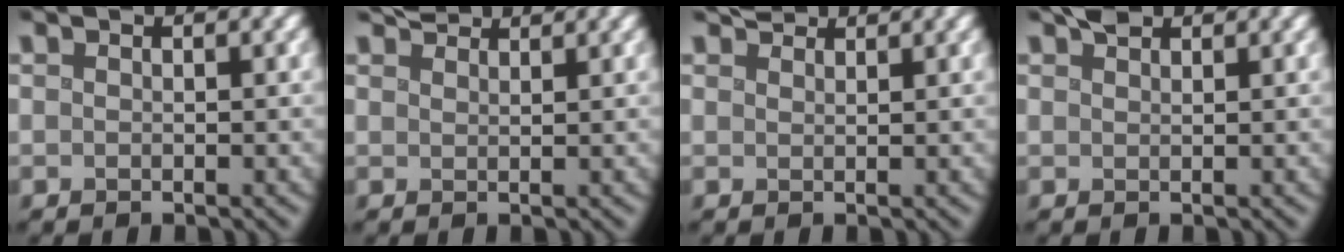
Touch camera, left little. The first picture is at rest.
{"total": 2.5, "force": [2.4, 0.3, 0.6], "torque": [-0.008, 0.007, 0.042]}
{"total": 2.2, "force": [2.1, 0.4, 0.5], "torque": [-0.007, 0.007, 0.034]}
{"total": 1.6, "force": [1.5, 0.4, 0.6], "torque": [-0.008, 0.007, 0.027]}